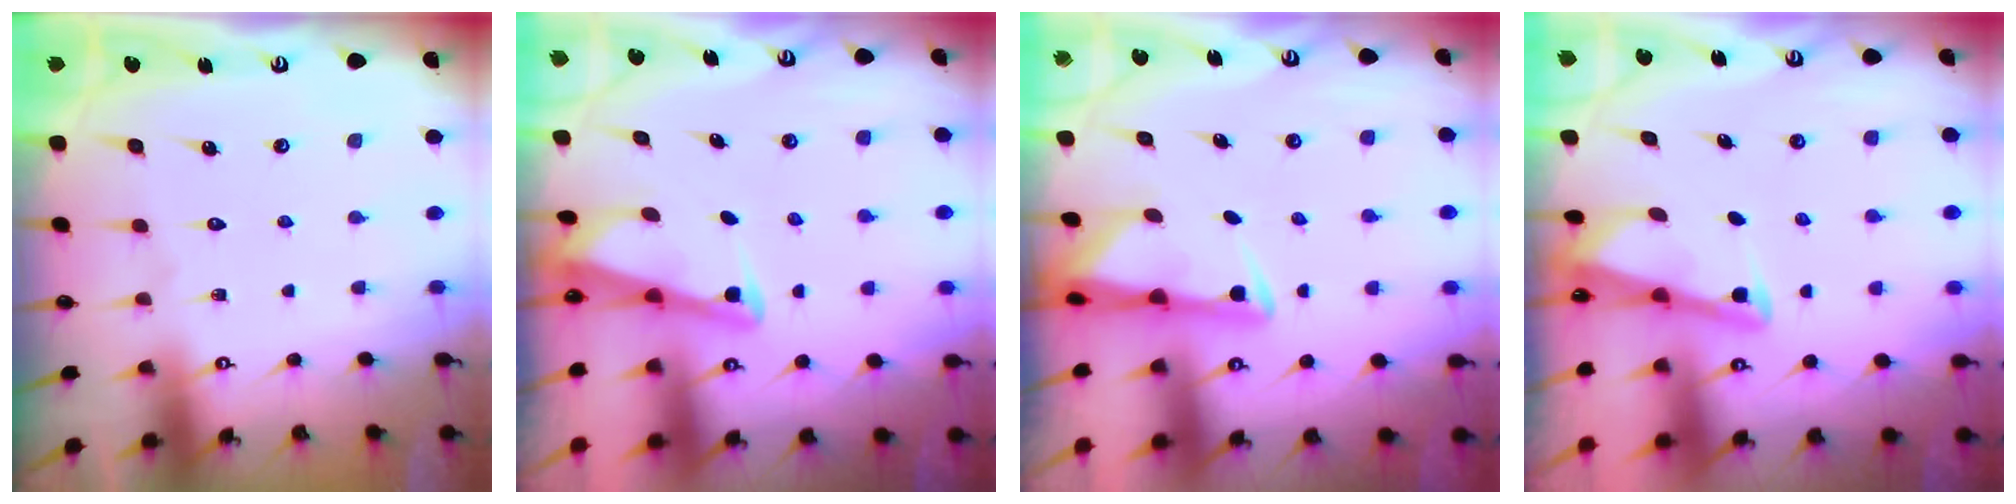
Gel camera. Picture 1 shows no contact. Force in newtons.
{"total": 2.9, "press": 2.8, "slide": 0.3}
{"total": 3.0, "press": 2.9, "slide": 0.5}
{"total": 2.9, "press": 2.9, "slide": 0.4}